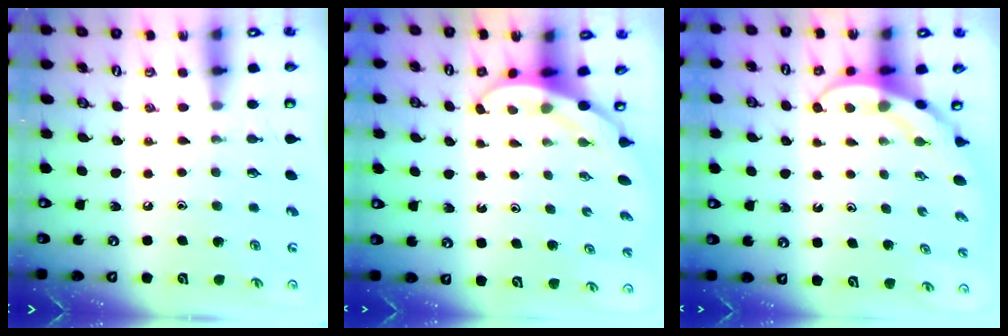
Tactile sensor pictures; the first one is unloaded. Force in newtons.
{"total": 3.9, "press": 3.9, "slide": 0.2}
{"total": 4.0, "press": 3.9, "slide": 0.4}